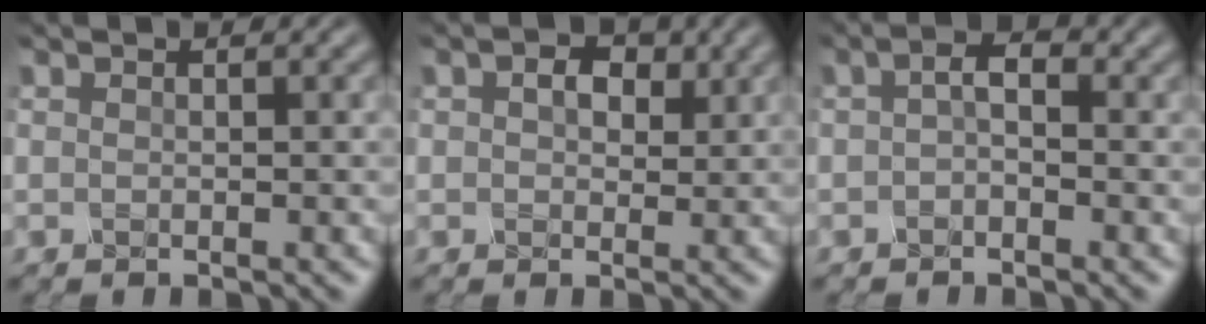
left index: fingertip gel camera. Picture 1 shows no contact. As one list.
[{"total": 2.9, "force": [0.8, 2.1, 1.8], "torque": [-0.037, 0.004, 0.004]}, {"total": 2.0, "force": [-0.3, 1.1, 1.6], "torque": [-0.026, 0.010, -0.014]}]